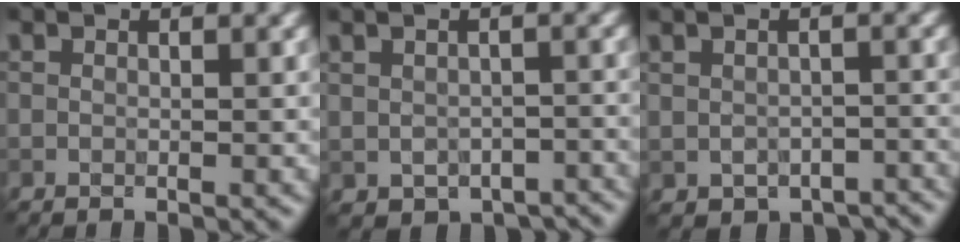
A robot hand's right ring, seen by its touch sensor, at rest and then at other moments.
{"total": 3.1, "force": [-1.9, 2.0, 1.3], "torque": [-0.014, -0.017, -0.016]}
{"total": 3.0, "force": [-2.1, 1.9, 1.1], "torque": [-0.009, -0.016, -0.021]}